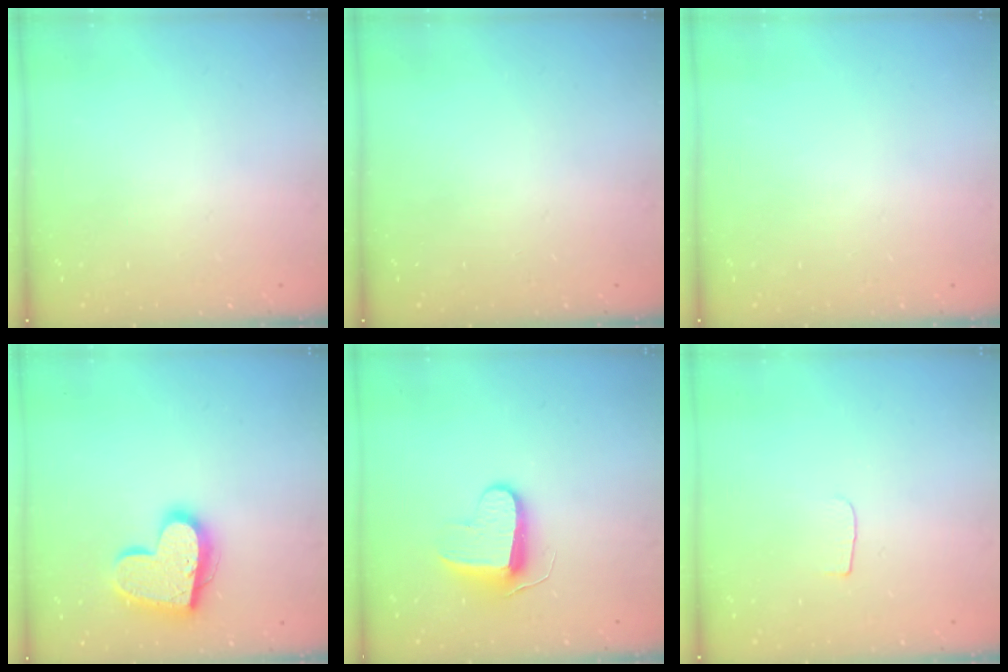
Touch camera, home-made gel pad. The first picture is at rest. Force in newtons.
{"total": 0.0}
{"total": 0.0}
{"total": 18.0, "press": 17.9, "slide": 1.4}
{"total": 8.8, "press": 8.7, "slide": 0.5}
{"total": 3.0, "press": 3.0, "slide": 0.3}